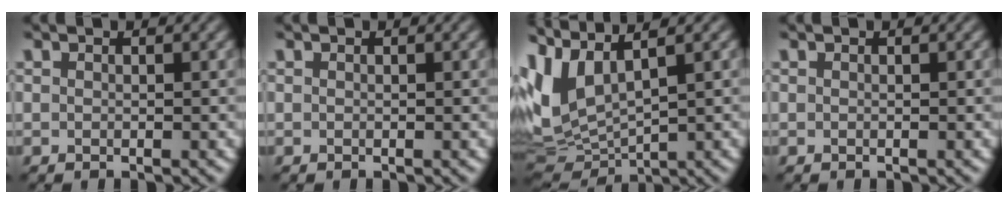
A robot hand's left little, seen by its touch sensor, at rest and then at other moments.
{"total": 0.0}
{"total": 7.2, "force": [3.5, 3.1, 5.5], "torque": [-0.146, 0.002, 0.075]}
{"total": 0.0}